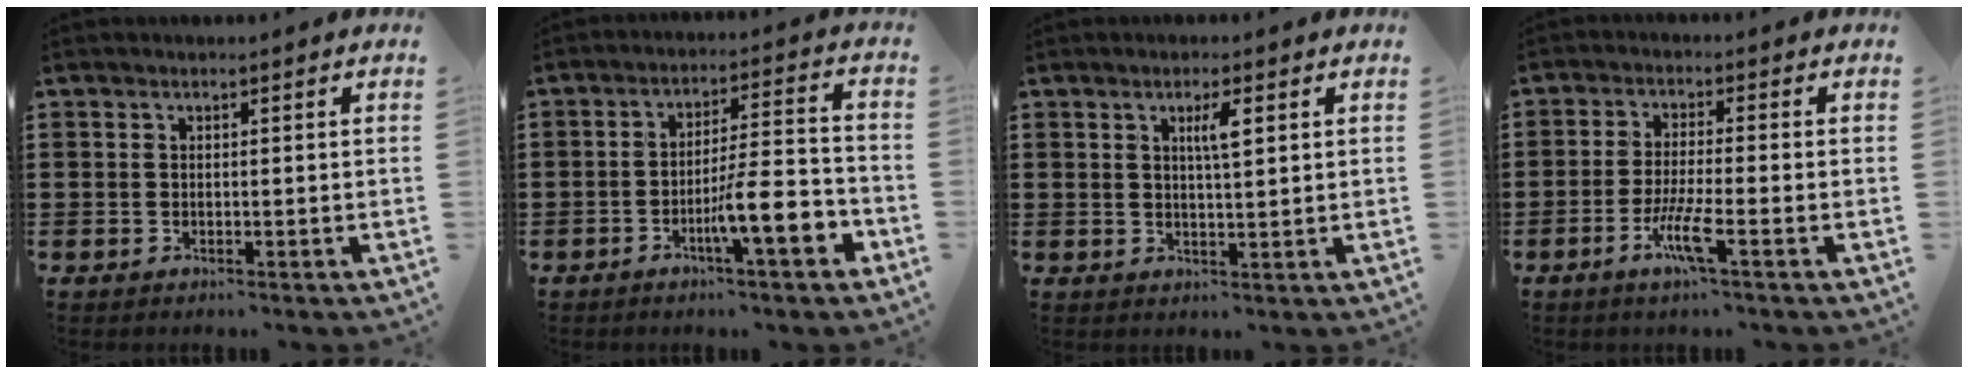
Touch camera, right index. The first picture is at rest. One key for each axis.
{"total": 9.8, "fx": -4.5, "fy": 1.6, "fz": 8.5, "tx": -0.135, "ty": 0.000, "tz": -0.079}
{"total": 3.1, "fx": 1.1, "fy": 0.5, "fz": 2.8, "tx": -0.050, "ty": 0.001, "tz": 0.014}
{"total": 5.6, "fx": -2.8, "fy": 0.4, "fz": 4.9, "tx": -0.101, "ty": -0.013, "tz": -0.054}